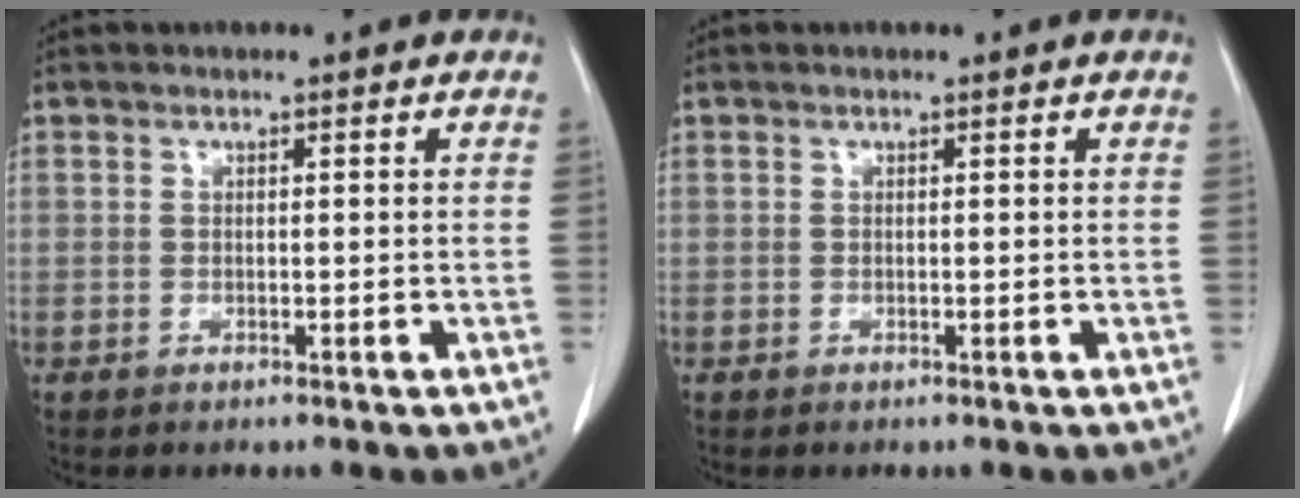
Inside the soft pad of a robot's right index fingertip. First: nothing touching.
{"total": 0.0}